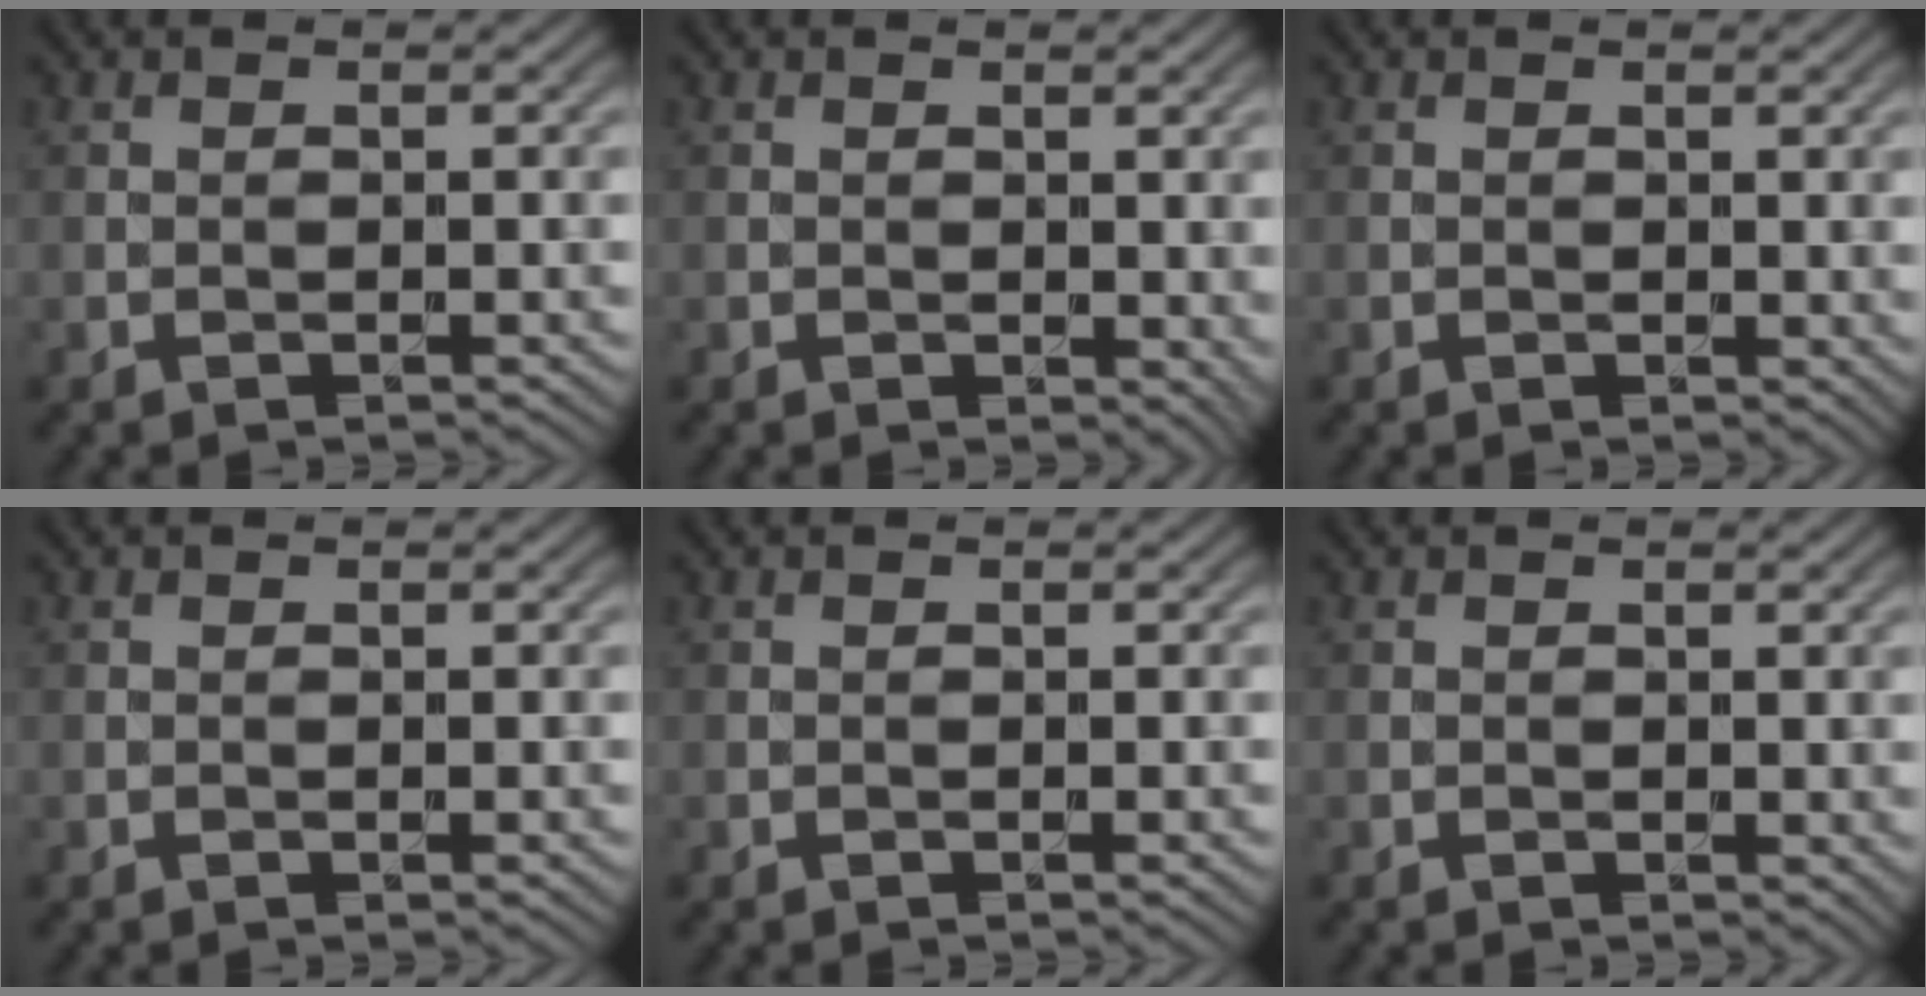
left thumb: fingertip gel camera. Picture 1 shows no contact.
{"total": 1.6, "force": [0.3, 1.1, 1.1], "torque": [-0.013, -0.005, 0.008]}
{"total": 0.8, "force": [0.2, 0.6, 0.5], "torque": [-0.005, -0.004, 0.006]}
{"total": 0.0}
{"total": 0.0}
{"total": 0.6, "force": [0.2, 0.5, 0.4], "torque": [-0.003, -0.003, 0.004]}